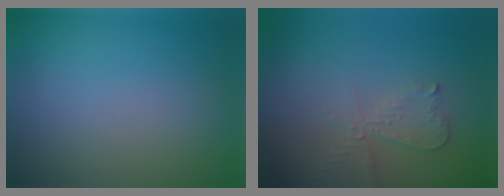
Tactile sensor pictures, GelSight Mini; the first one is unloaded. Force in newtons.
{"total": 2.4, "press": 2.3, "slide": 0.5}